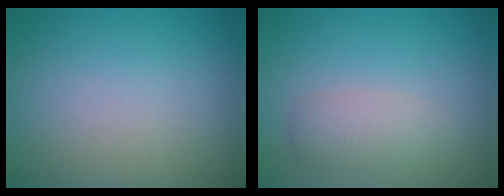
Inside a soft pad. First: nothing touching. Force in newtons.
{"total": 2.3, "press": 2.3, "slide": 0.1}